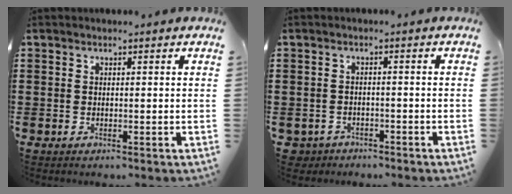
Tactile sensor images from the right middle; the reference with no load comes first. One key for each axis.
{"total": 2.1, "fx": -1.9, "fy": 0.9, "fz": -0.2, "tx": -0.006, "ty": 0.000, "tz": -0.043}